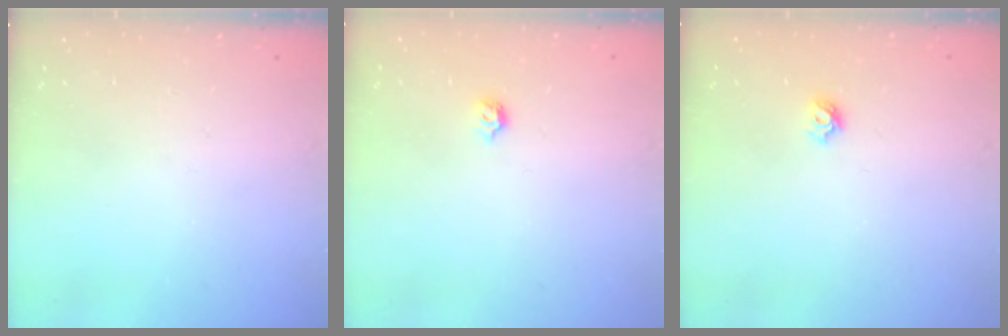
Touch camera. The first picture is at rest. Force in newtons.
{"total": 4.0, "press": 4.0, "slide": 0.8}
{"total": 5.5, "press": 5.5, "slide": 0.7}